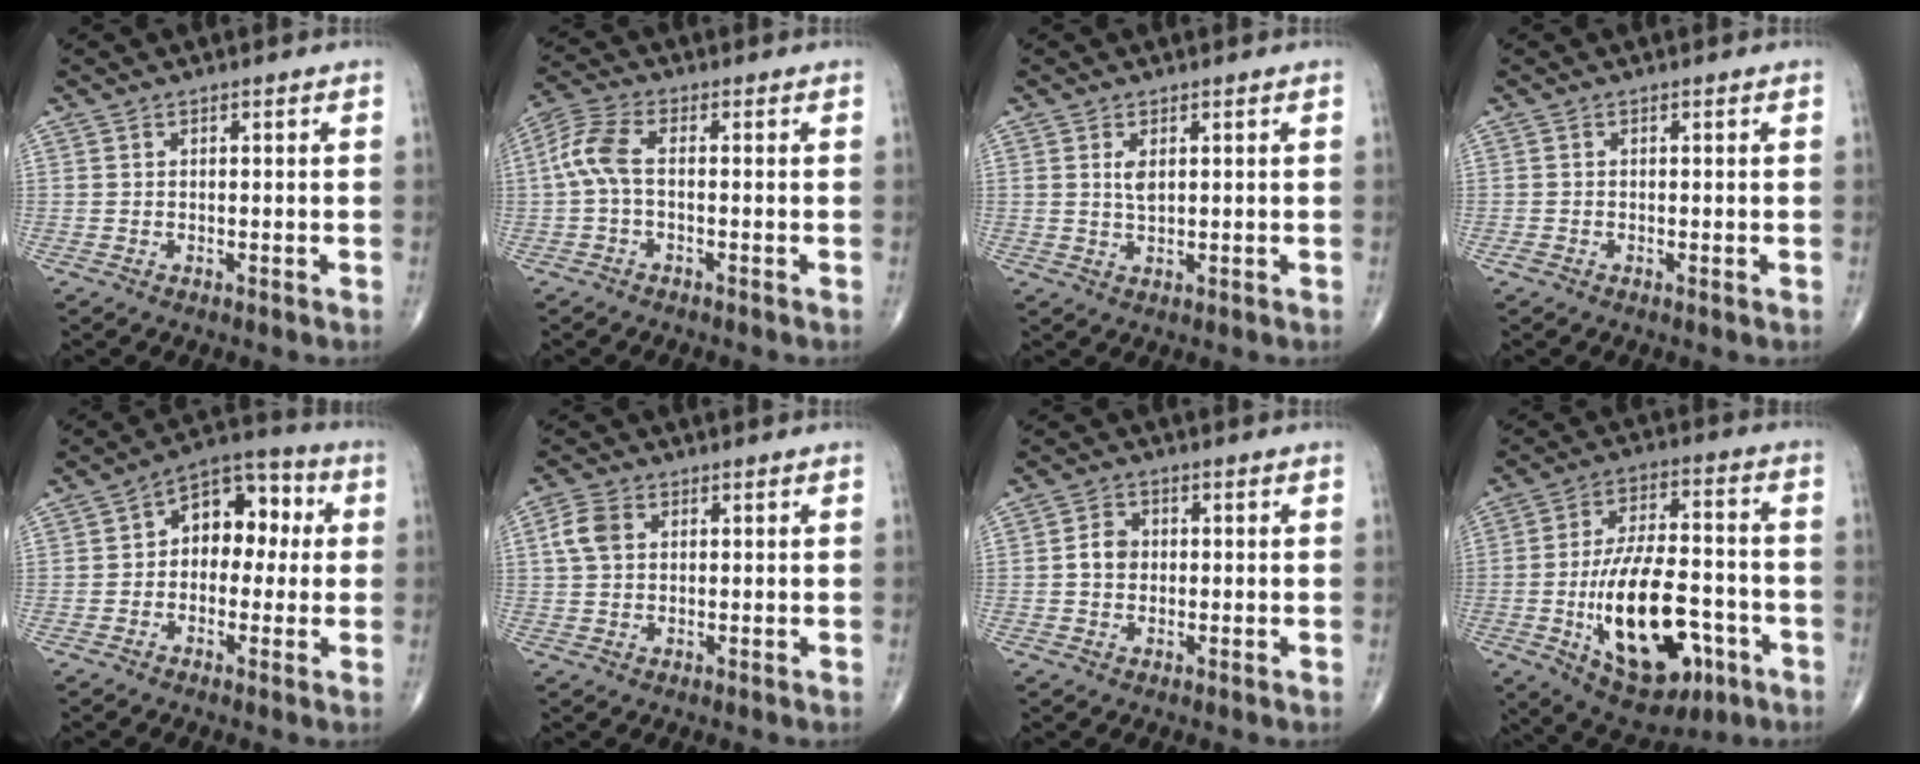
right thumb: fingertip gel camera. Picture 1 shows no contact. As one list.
[{"total": 6.1, "force": [-0.4, 2.7, 5.5], "torque": [-0.135, 0.020, -0.018]}, {"total": 4.0, "force": [0.9, 2.3, 3.2], "torque": [-0.054, -0.007, 0.018]}, {"total": 0.8, "force": [-0.4, 0.4, 0.6], "torque": [-0.012, -0.003, -0.011]}, {"total": 11.2, "force": [1.1, 7.7, 8.2], "torque": [-0.074, 0.034, 0.001]}, {"total": 4.6, "force": [1.1, 3.3, 3.0], "torque": [-0.063, 0.008, 0.019]}, {"total": 3.5, "force": [0.0, 2.9, 2.0], "torque": [-0.026, 0.009, -0.007]}, {"total": 21.6, "force": [-6.8, 10.6, 17.5], "torque": [-0.269, 0.029, -0.093]}]